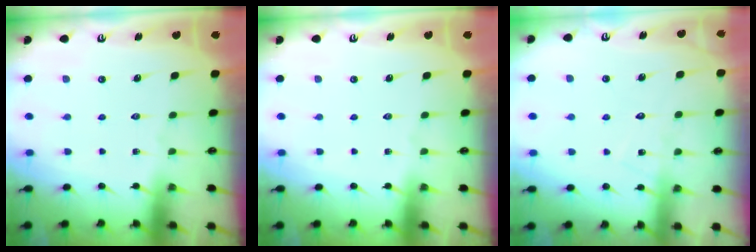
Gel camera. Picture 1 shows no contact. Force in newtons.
{"total": 0.0}
{"total": 8.4, "press": 8.4, "slide": 0.5}